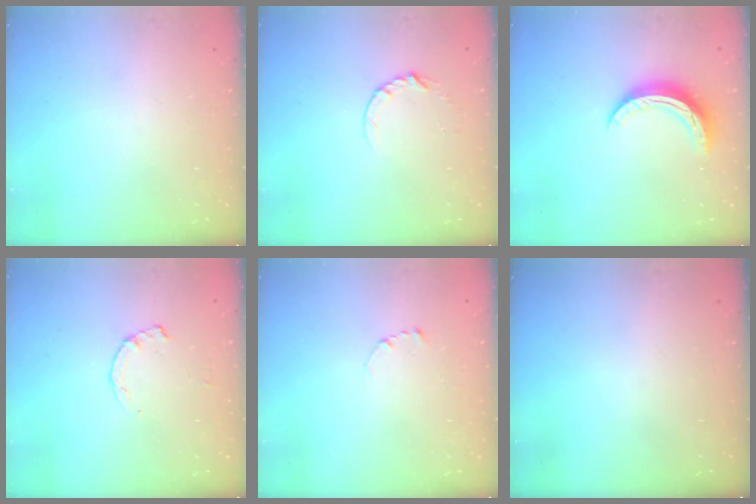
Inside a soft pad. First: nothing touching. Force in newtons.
{"total": 3.7, "press": 3.7, "slide": 0.5}
{"total": 9.4, "press": 9.4, "slide": 0.7}
{"total": 1.2, "press": 1.2, "slide": 0.3}
{"total": 2.3, "press": 2.3, "slide": 0.2}
{"total": 0.0}